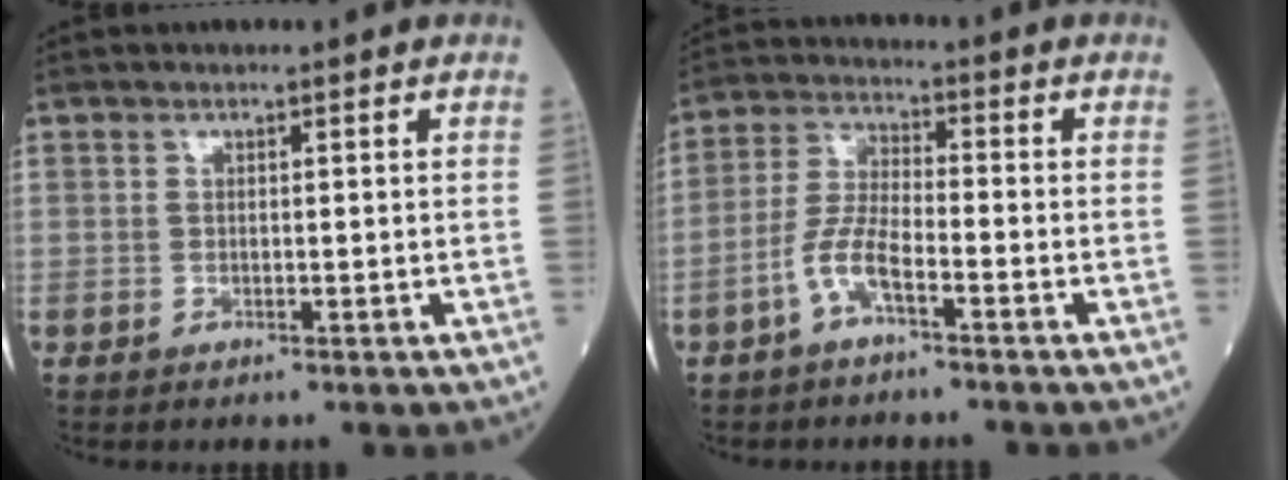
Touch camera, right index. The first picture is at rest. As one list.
[{"total": 6.0, "force": [-3.2, 1.3, 4.9], "torque": [-0.109, 0.008, -0.065]}]